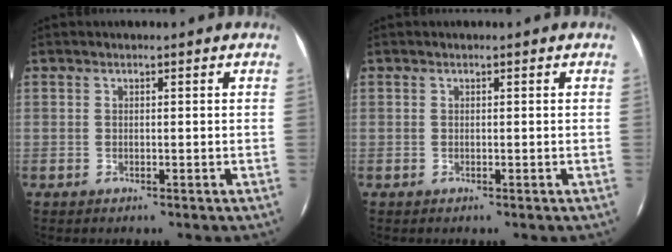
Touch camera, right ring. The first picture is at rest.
{"total": 0.0}